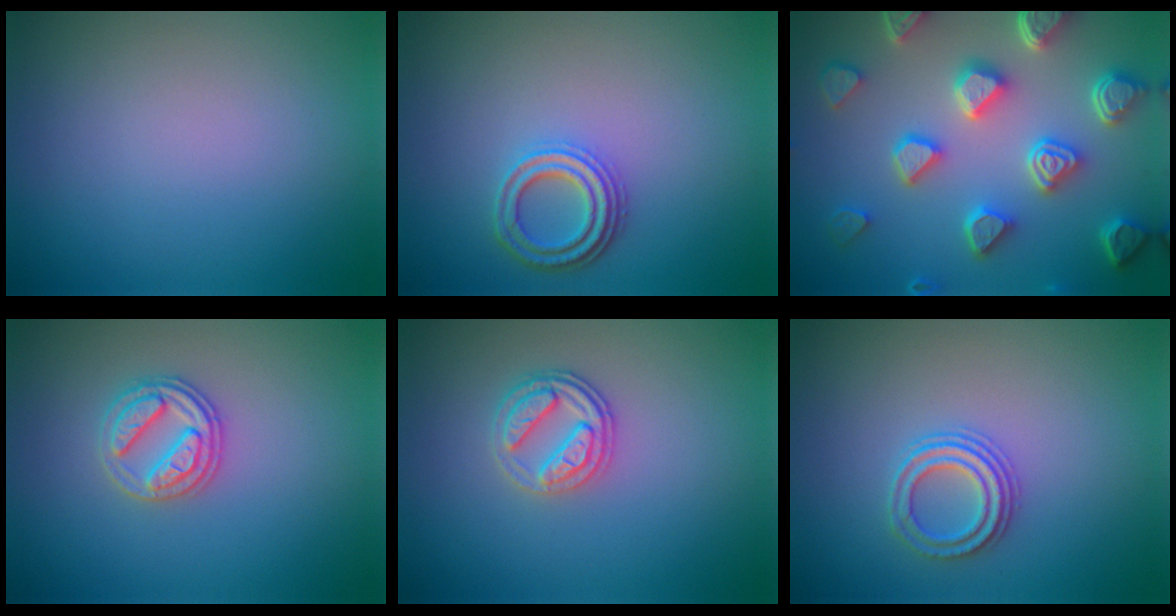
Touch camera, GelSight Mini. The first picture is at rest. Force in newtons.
{"total": 3.0, "press": 2.6, "slide": 1.6}
{"total": 7.2, "press": 5.8, "slide": 4.4}
{"total": 2.7, "press": 2.7, "slide": 0.5}
{"total": 2.6, "press": 2.5, "slide": 0.8}
{"total": 2.3, "press": 2.2, "slide": 0.8}